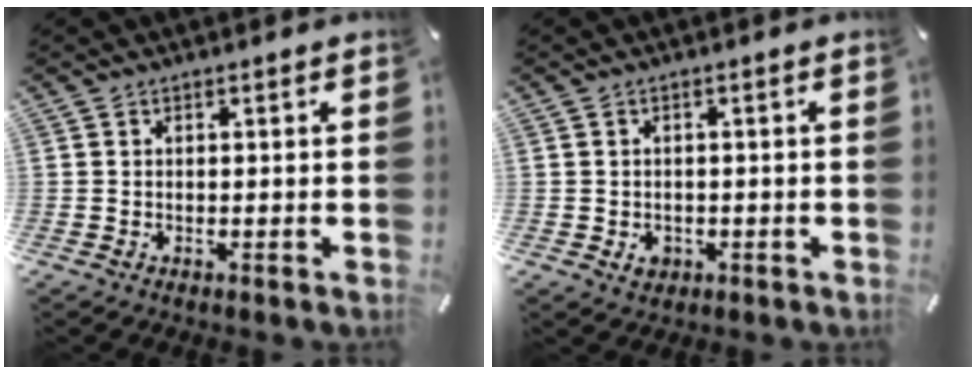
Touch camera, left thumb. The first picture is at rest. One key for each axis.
{"total": 2.5, "fx": -0.7, "fy": 2.1, "fz": 1.0, "tx": -0.009, "ty": 0.000, "tz": -0.014}